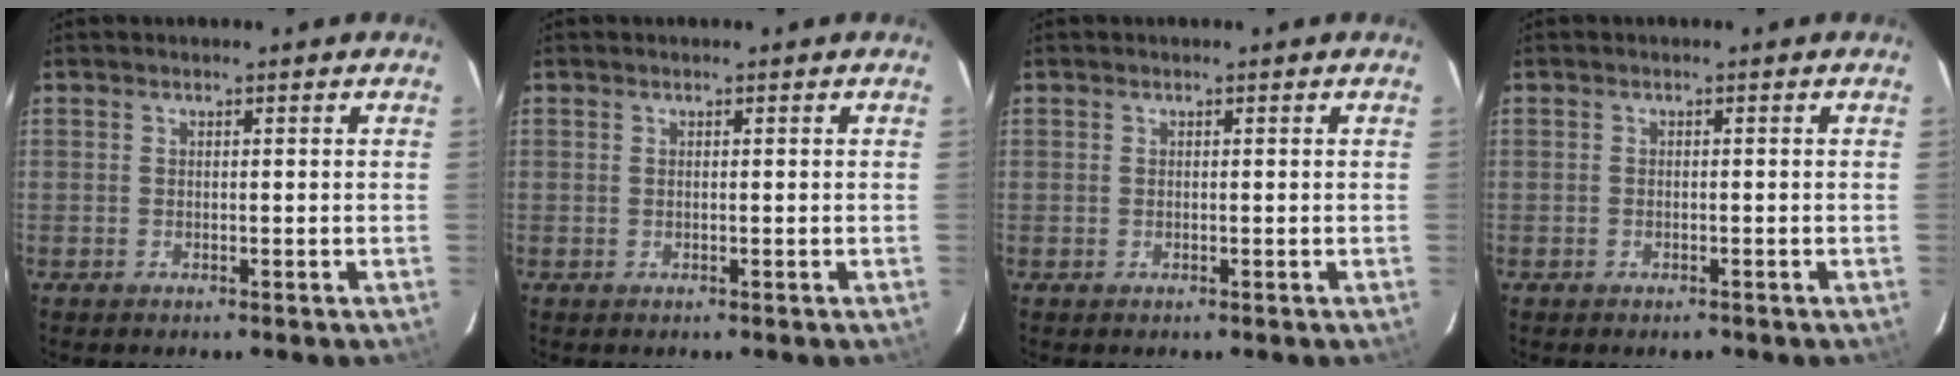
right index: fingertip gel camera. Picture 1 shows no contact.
{"total": 0.0}
{"total": 0.5, "force": [-0.3, 0.4, -0.1], "torque": [0.001, -0.001, -0.006]}
{"total": 1.6, "force": [-1.3, 0.8, 0.5], "torque": [-0.015, -0.003, -0.020]}